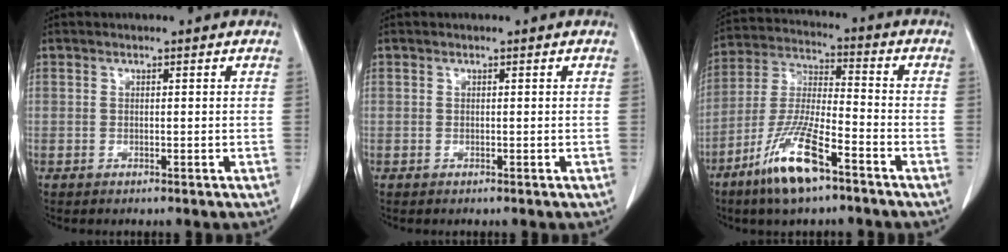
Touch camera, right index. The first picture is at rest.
{"total": 0.0}
{"total": 12.7, "force": [-7.8, 2.2, 9.8], "torque": [-0.206, -0.020, -0.148]}